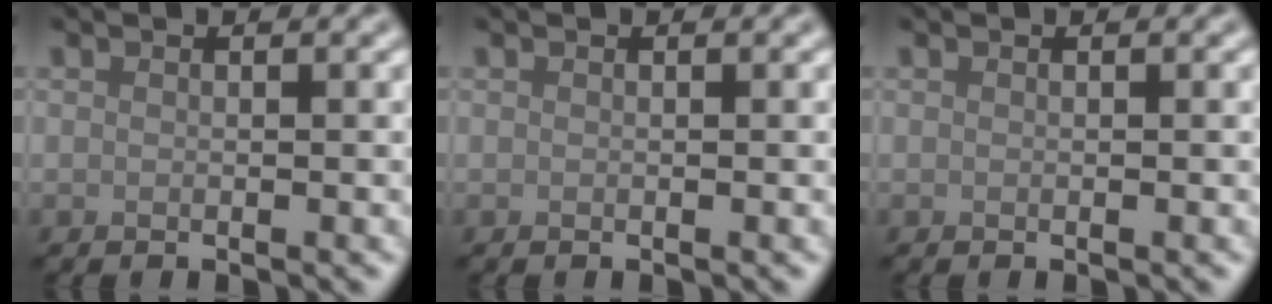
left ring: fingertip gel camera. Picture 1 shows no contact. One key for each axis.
{"total": 0.0}
{"total": 0.0}